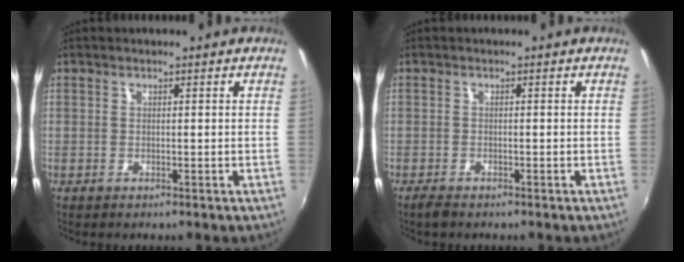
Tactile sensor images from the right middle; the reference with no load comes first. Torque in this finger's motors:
{"motor_torque": [0.15, -0.14, 0.01, 0.02]}